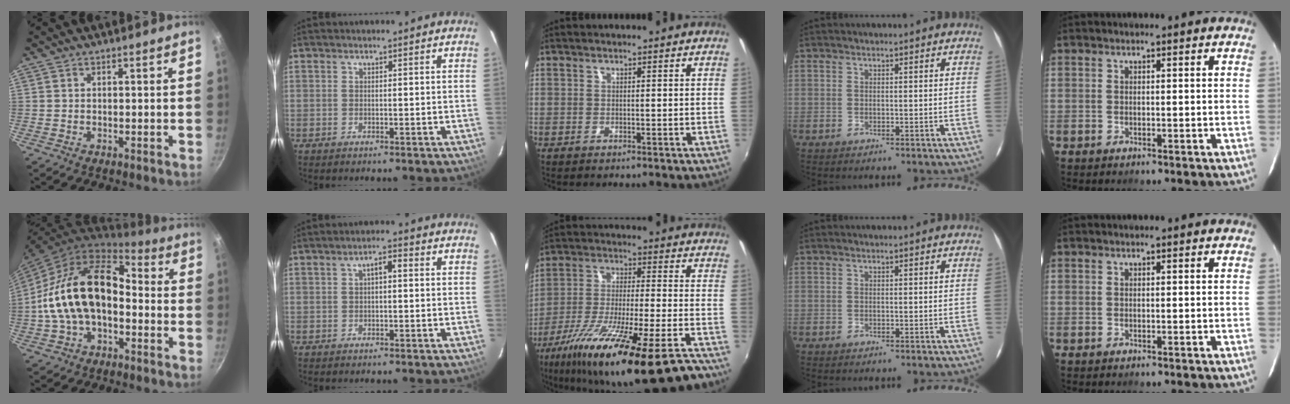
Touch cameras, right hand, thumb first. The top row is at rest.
{"thumb": {"total": 18.8, "force": [-1.6, 12.0, 14.4], "torque": [-0.239, 0.051, -0.039]}, "index": {"total": 2.7, "force": [0.3, 1.1, 2.4], "torque": [-0.043, 0.013, 0.004]}, "middle": {"total": 27.0, "force": [-19.7, 3.1, 18.2], "torque": [-0.317, -0.071, -0.311]}}